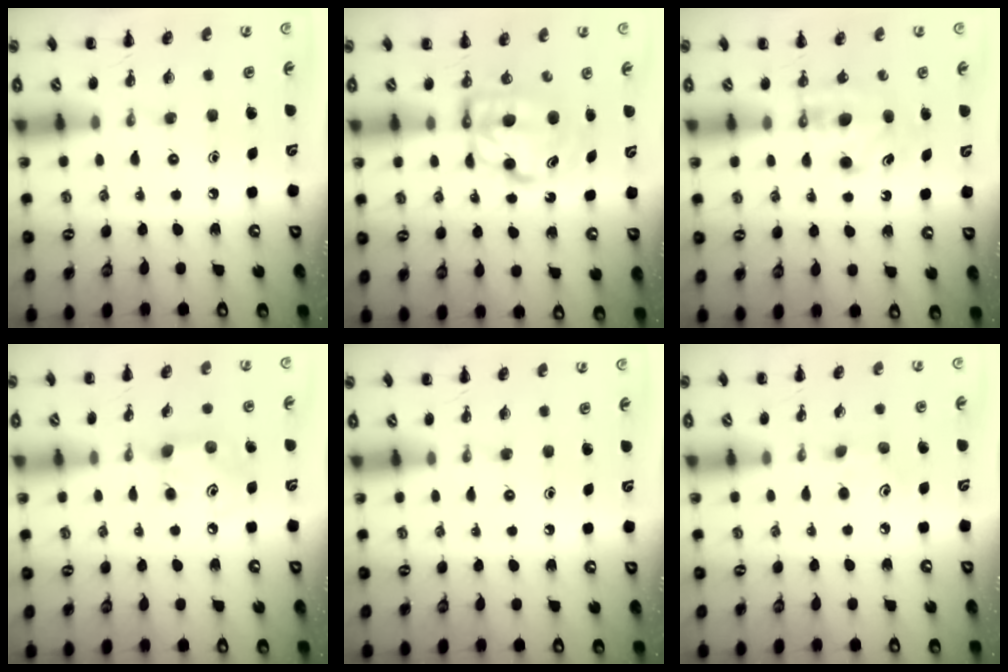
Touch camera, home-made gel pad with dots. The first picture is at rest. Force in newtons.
{"total": 6.6, "press": 6.6, "slide": 0.5}
{"total": 6.3, "press": 6.1, "slide": 1.4}
{"total": 4.3, "press": 4.2, "slide": 0.7}
{"total": 0.0}
{"total": 4.8, "press": 4.7, "slide": 1.2}